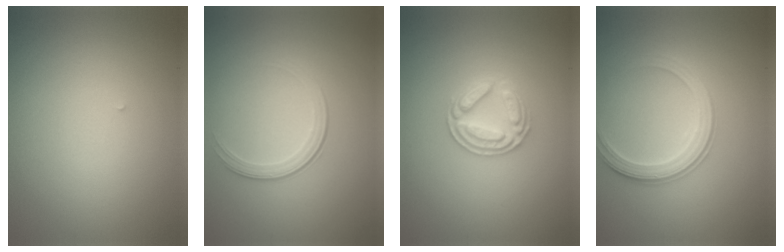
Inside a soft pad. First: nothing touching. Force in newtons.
{"total": 1.9, "press": 1.3, "slide": 1.5}
{"total": 3.1, "press": 2.9, "slide": 1.2}
{"total": 2.8, "press": 2.8, "slide": 0.3}